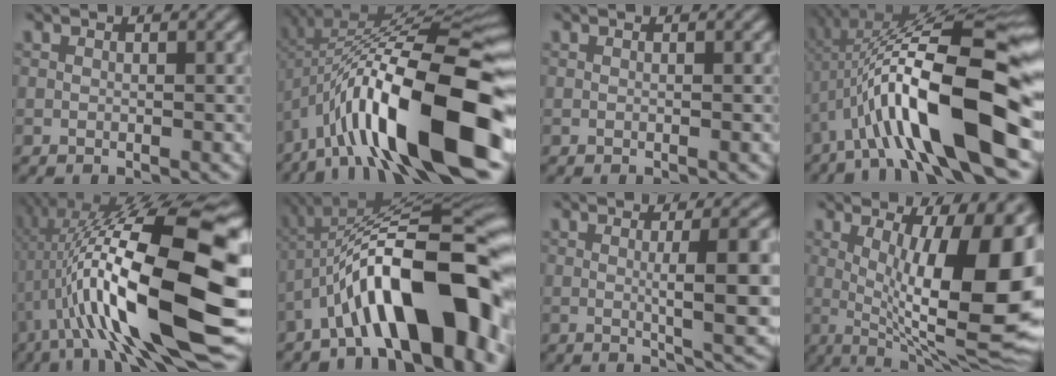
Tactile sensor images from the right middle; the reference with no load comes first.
{"total": 17.1, "force": [-5.8, 5.2, 15.2], "torque": [-0.247, 0.038, -0.098]}
{"total": 0.0}
{"total": 13.9, "force": [-3.4, 3.3, 13.0], "torque": [-0.214, 0.033, -0.051]}
{"total": 17.3, "force": [-1.7, 4.7, 16.6], "torque": [-0.273, 0.044, -0.019]}
{"total": 14.1, "force": [-5.8, 4.4, 12.1], "torque": [-0.178, 0.029, -0.084]}
{"total": 6.9, "force": [0.0, 1.3, 6.8], "torque": [-0.092, 0.009, 0.006]}
{"total": 14.0, "force": [0.9, 3.8, 13.5], "torque": [-0.176, 0.004, 0.020]}